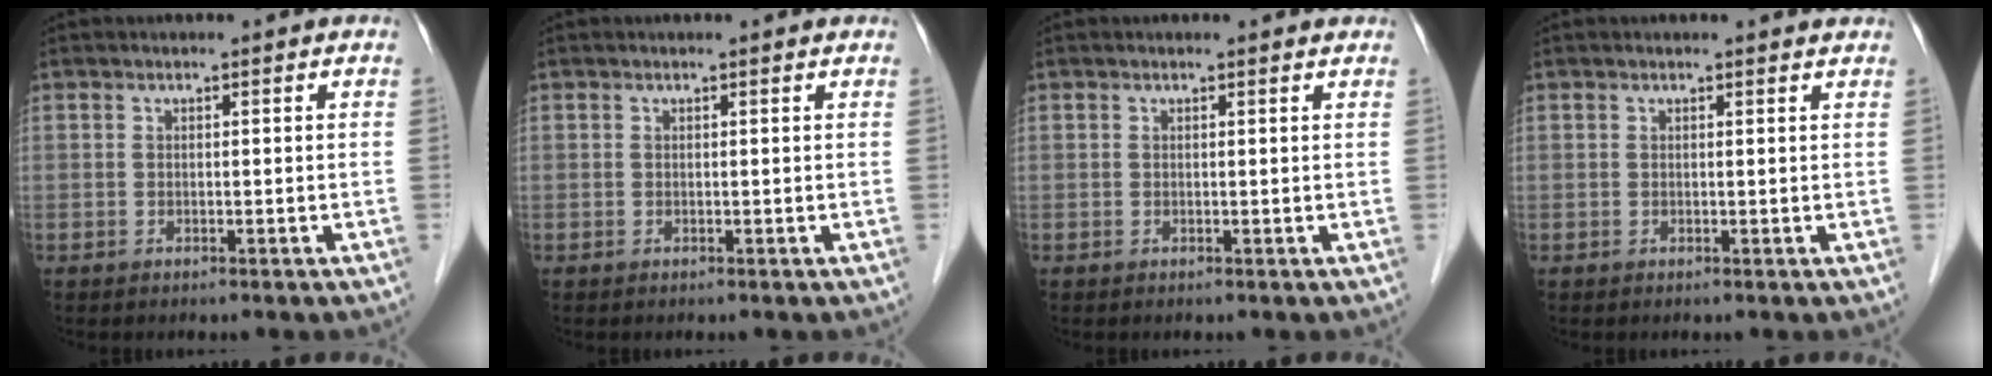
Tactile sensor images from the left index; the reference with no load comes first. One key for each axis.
{"total": 0.7, "fx": 0.7, "fy": 0.0, "fz": 0.0, "tx": -0.010, "ty": -0.003, "tz": 0.004}
{"total": 1.4, "fx": 1.4, "fy": 0.1, "fz": 0.1, "tx": -0.013, "ty": -0.003, "tz": 0.010}
{"total": 1.7, "fx": 1.7, "fy": 0.1, "fz": 0.2, "tx": -0.011, "ty": -0.005, "tz": 0.012}